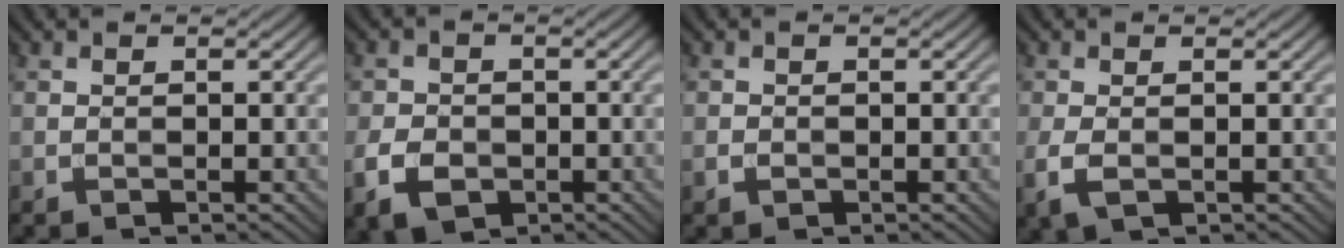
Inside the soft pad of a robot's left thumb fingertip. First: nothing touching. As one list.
[{"total": 4.7, "force": [-1.9, 3.4, 2.6], "torque": [-0.062, -0.011, -0.041]}, {"total": 0.9, "force": [-0.4, 0.7, 0.4], "torque": [-0.008, -0.003, -0.008]}, {"total": 2.8, "force": [-0.6, 1.5, 2.3], "torque": [-0.067, -0.008, -0.012]}]